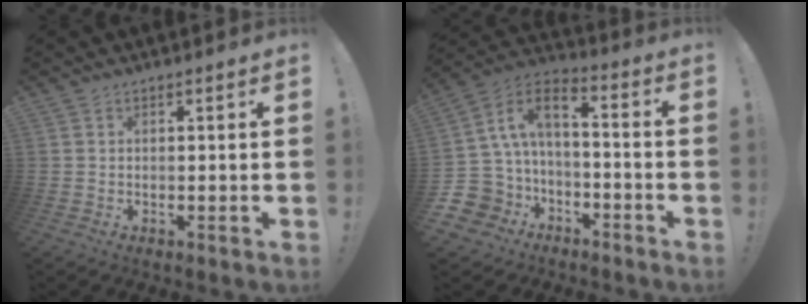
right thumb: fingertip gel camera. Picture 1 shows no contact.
{"total": 8.3, "force": [-1.6, 6.6, 4.7], "torque": [-0.102, 0.014, -0.028]}